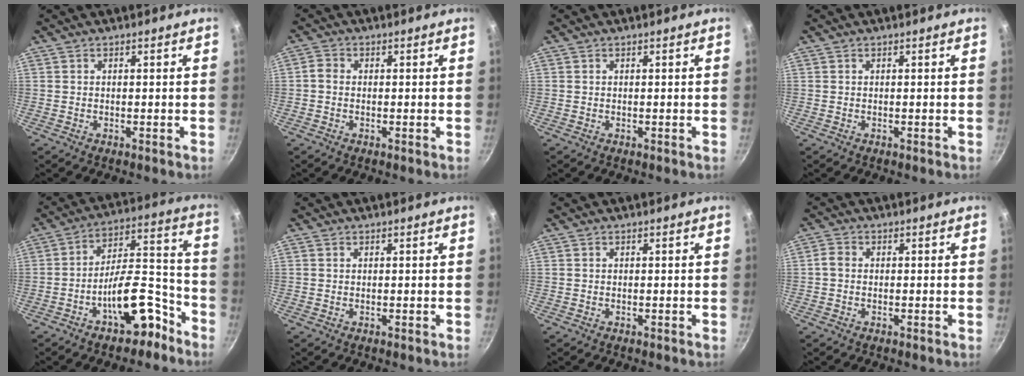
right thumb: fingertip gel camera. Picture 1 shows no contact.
{"total": 1.8, "force": [-0.4, 1.5, 1.0], "torque": [-0.023, 0.006, -0.012]}
{"total": 0.0}
{"total": 0.0}
{"total": 14.5, "force": [-8.0, 6.6, 10.2], "torque": [-0.107, 0.094, -0.111]}
{"total": 0.0}
{"total": 0.0}
{"total": 1.9, "force": [-0.3, 1.5, 1.1], "torque": [-0.028, 0.006, -0.010]}